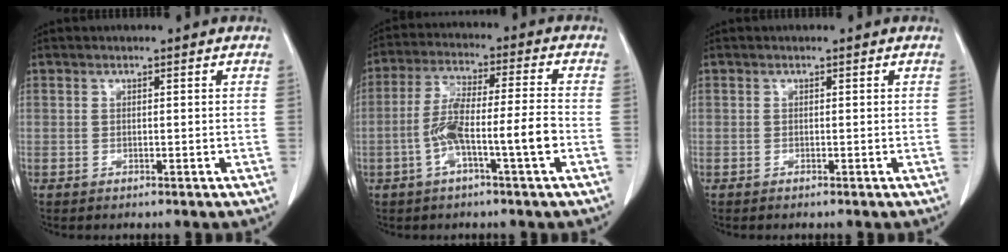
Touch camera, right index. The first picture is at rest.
{"total": 9.3, "force": [-3.1, 0.3, 8.8], "torque": [-0.171, 0.019, -0.055]}
{"total": 0.0}